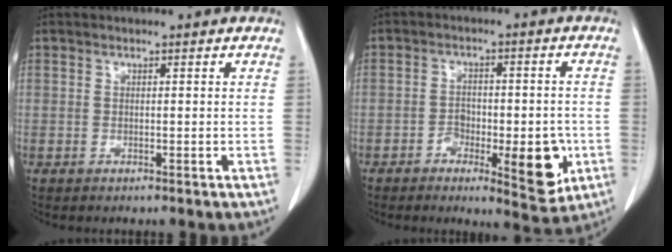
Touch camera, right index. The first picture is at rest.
{"total": 9.9, "force": [-3.6, 4.0, 8.3], "torque": [-0.099, 0.002, -0.045]}